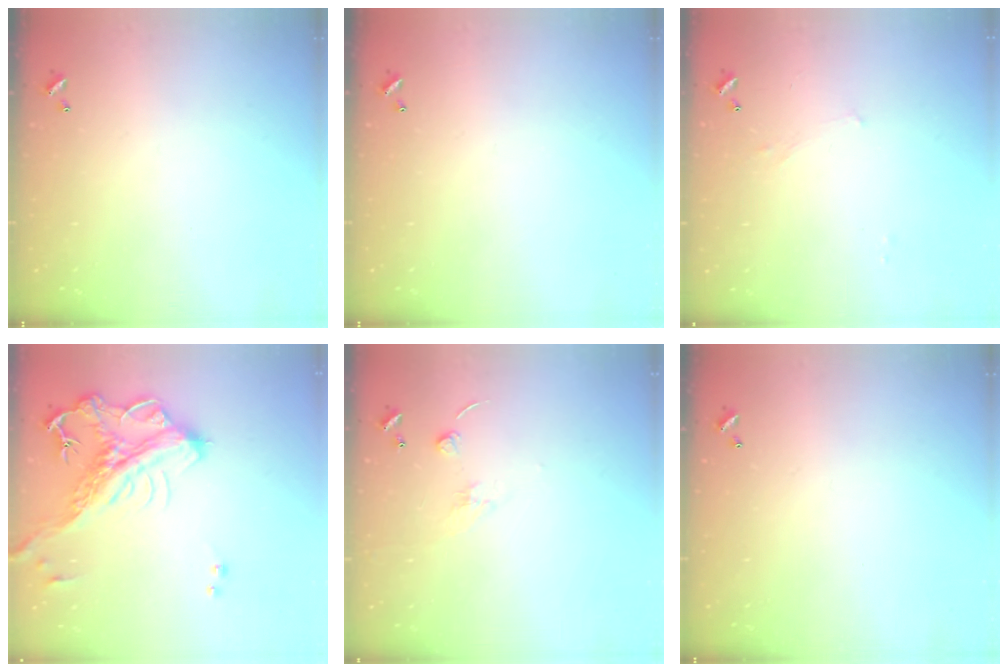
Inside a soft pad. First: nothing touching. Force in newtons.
{"total": 0.0}
{"total": 3.0, "press": 2.9, "slide": 0.4}
{"total": 8.5, "press": 8.3, "slide": 2.1}
{"total": 2.3, "press": 2.3, "slide": 0.5}
{"total": 0.0}